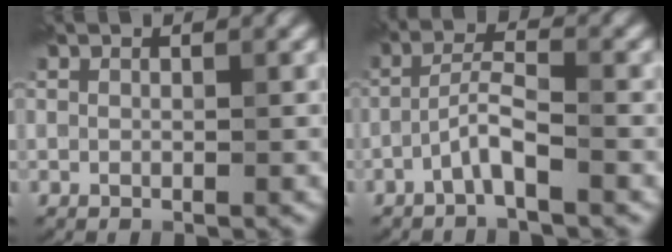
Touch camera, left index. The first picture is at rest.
{"total": 2.5, "force": [-1.5, 0.2, 2.0], "torque": [-0.043, 0.012, -0.037]}